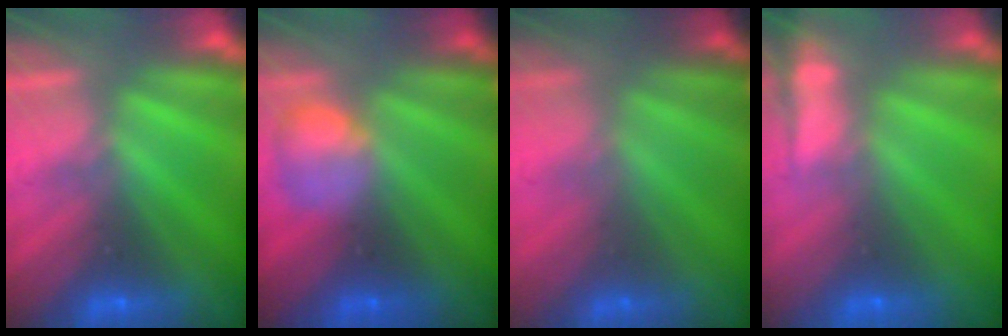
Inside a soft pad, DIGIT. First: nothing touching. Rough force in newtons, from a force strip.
{"total": 2.3}
{"total": 1.7}
{"total": 7.3}